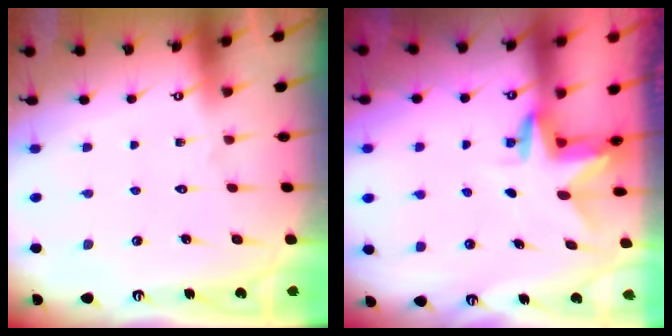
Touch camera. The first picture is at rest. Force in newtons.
{"total": 2.8, "press": 2.8, "slide": 0.1}